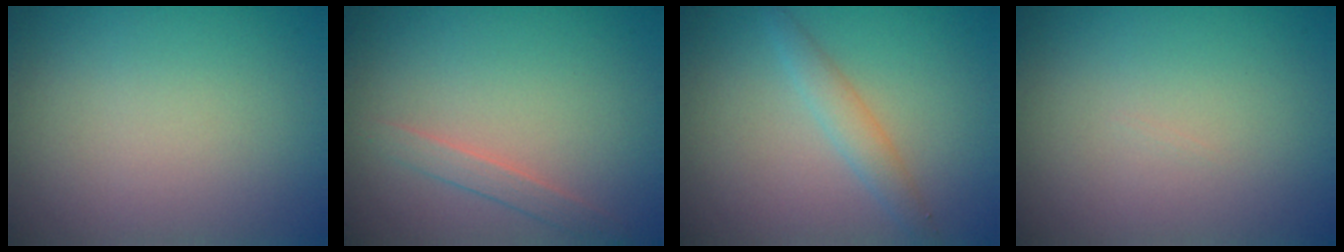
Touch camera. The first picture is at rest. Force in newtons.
{"total": 1.4, "press": 1.4, "slide": 0.1}
{"total": 1.9, "press": 1.9, "slide": 0.1}
{"total": 0.0}